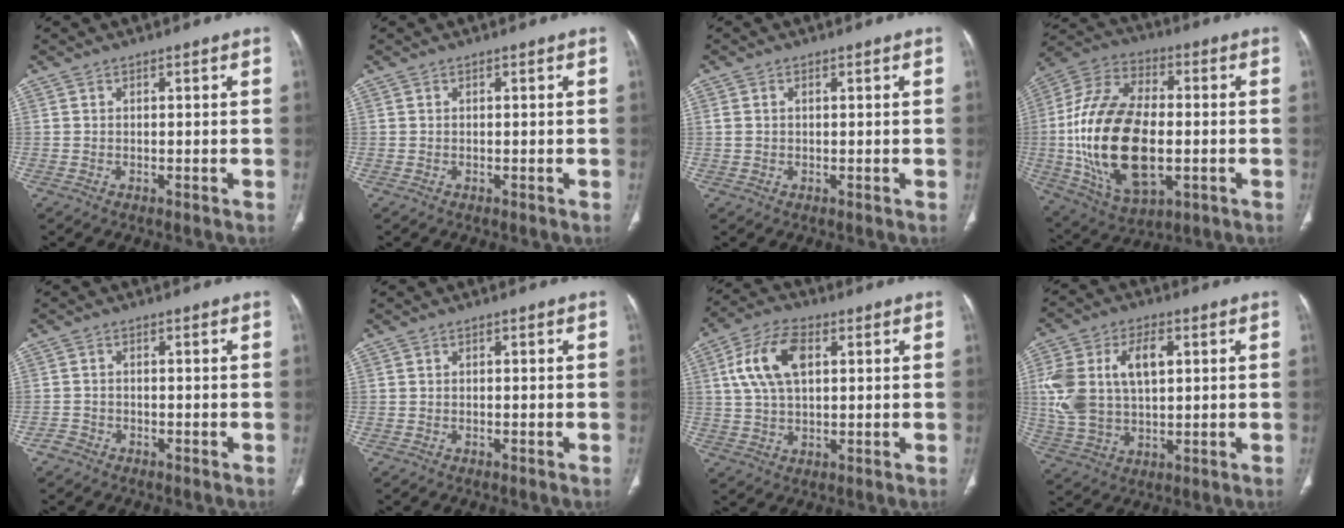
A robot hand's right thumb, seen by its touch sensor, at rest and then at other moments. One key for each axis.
{"total": 0.0}
{"total": 1.3, "fx": 0.2, "fy": 1.0, "fz": 0.9, "tx": -0.025, "ty": 0.011, "tz": 0.009}
{"total": 25.1, "fx": -2.6, "fy": 13.9, "fz": 20.7, "tx": -0.406, "ty": 0.006, "tz": -0.032}
{"total": 1.7, "fx": -1.3, "fy": 1.1, "fz": 0.1, "tx": -0.006, "ty": 0.005, "tz": -0.027}
{"total": 0.0}
{"total": 11.1, "fx": 3.0, "fy": 6.1, "fz": 8.8, "tx": -0.172, "ty": 0.010, "tz": 0.054}
{"total": 15.3, "fx": 3.0, "fy": 9.2, "fz": 11.9, "tx": -0.235, "ty": 0.010, "tz": 0.063}